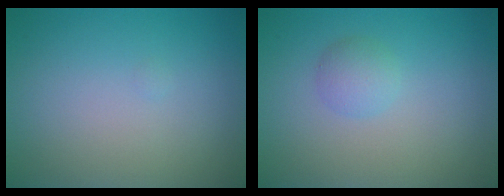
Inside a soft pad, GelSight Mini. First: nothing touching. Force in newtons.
{"total": 1.6, "press": 1.6, "slide": 0.0}